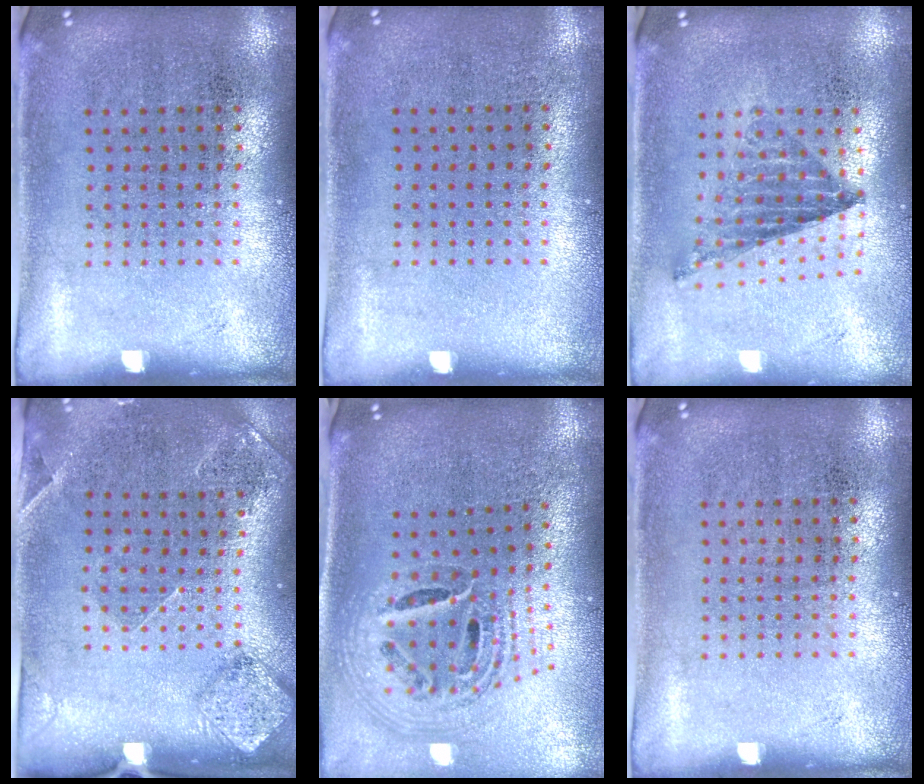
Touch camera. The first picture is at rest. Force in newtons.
{"total": 0.0}
{"total": 0.8, "press": 0.8, "slide": 0.2}
{"total": 1.5, "press": 1.3, "slide": 0.7}
{"total": 1.9, "press": 1.6, "slide": 1.1}
{"total": 0.0}